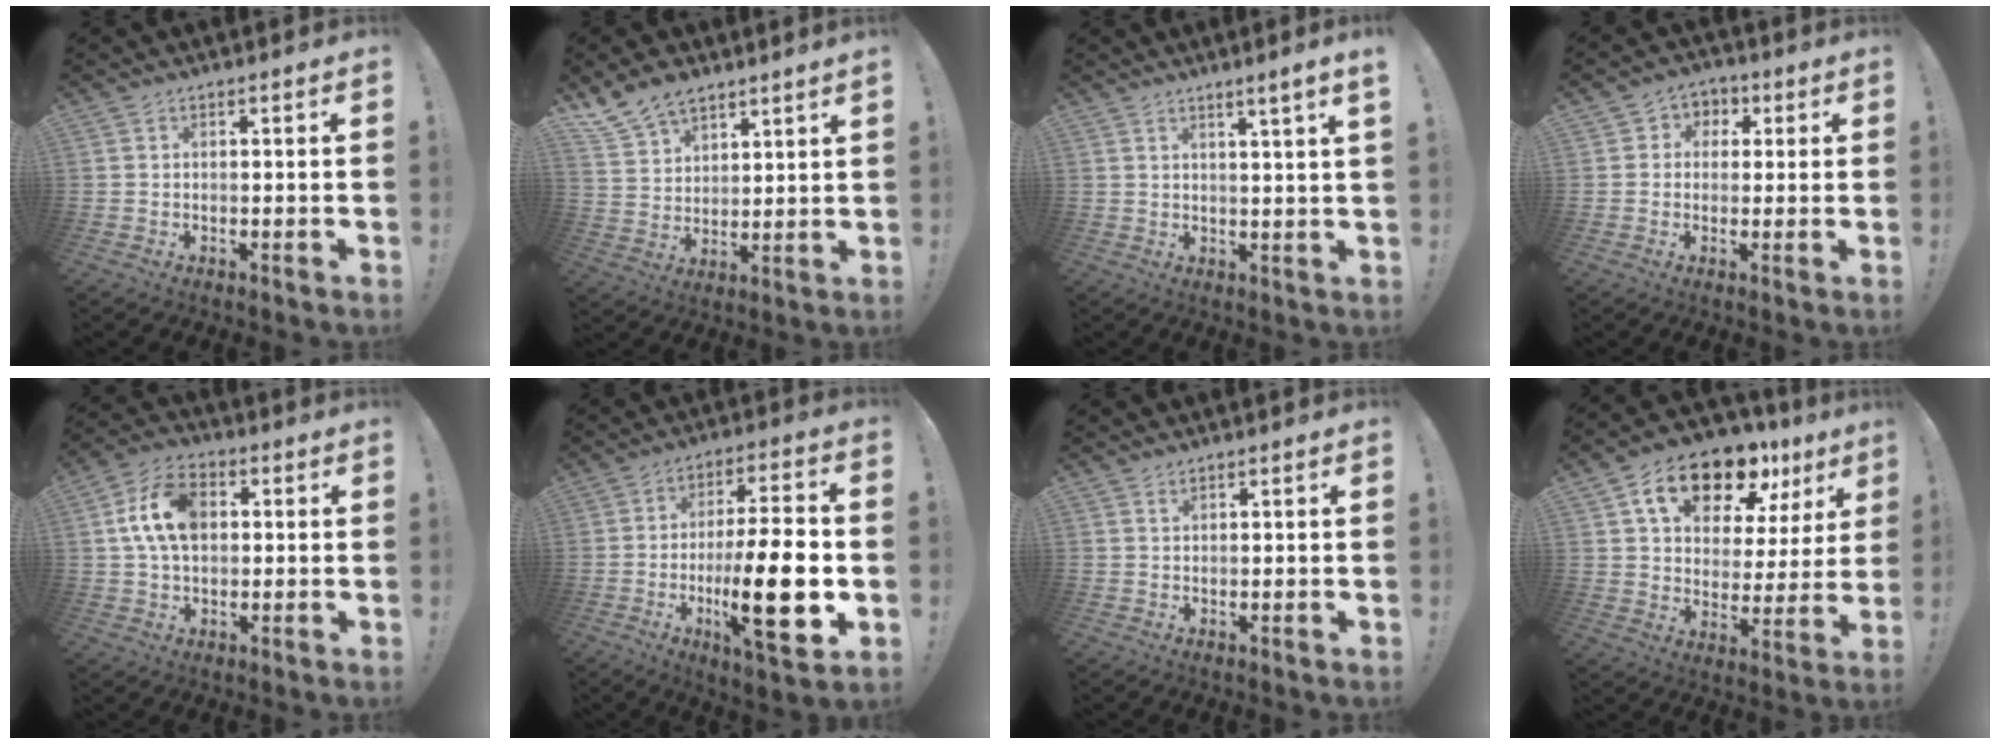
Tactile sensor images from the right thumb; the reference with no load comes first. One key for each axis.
{"total": 9.4, "fx": 8.0, "fy": 4.1, "fz": 2.8, "tx": -0.059, "ty": -0.054, "tz": 0.159}
{"total": 3.8, "fx": 2.4, "fy": -0.9, "fz": 2.9, "tx": -0.037, "ty": -0.017, "tz": 0.034}
{"total": 4.7, "fx": -0.6, "fy": 4.4, "fz": 1.3, "tx": -0.005, "ty": 0.010, "tz": -0.012}
{"total": 12.9, "fx": 2.1, "fy": 8.7, "fz": 9.4, "tx": -0.182, "ty": 0.015, "tz": 0.042}
{"total": 20.2, "fx": -4.2, "fy": 5.0, "fz": 19.1, "tx": -0.303, "ty": 0.001, "tz": -0.064}
{"total": 0.7, "fx": 0.6, "fy": 0.2, "fz": 0.3, "tx": -0.003, "ty": -0.002, "tz": 0.011}
{"total": 18.2, "fx": 11.7, "fy": 9.3, "fz": 10.3, "tx": -0.161, "ty": -0.073, "tz": 0.203}